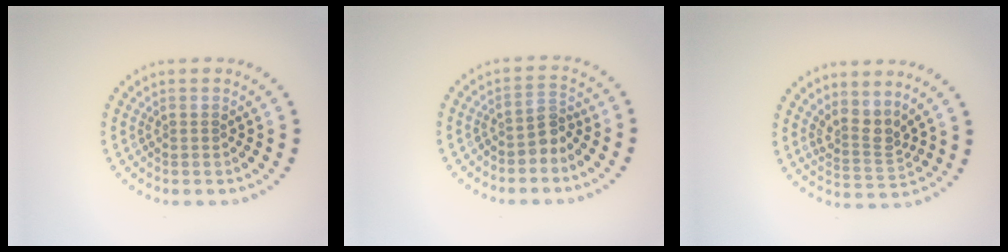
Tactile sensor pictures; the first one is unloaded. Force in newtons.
{"total": 2.0, "press": 1.5, "slide": 1.3}
{"total": 2.8, "press": 2.0, "slide": 2.0}